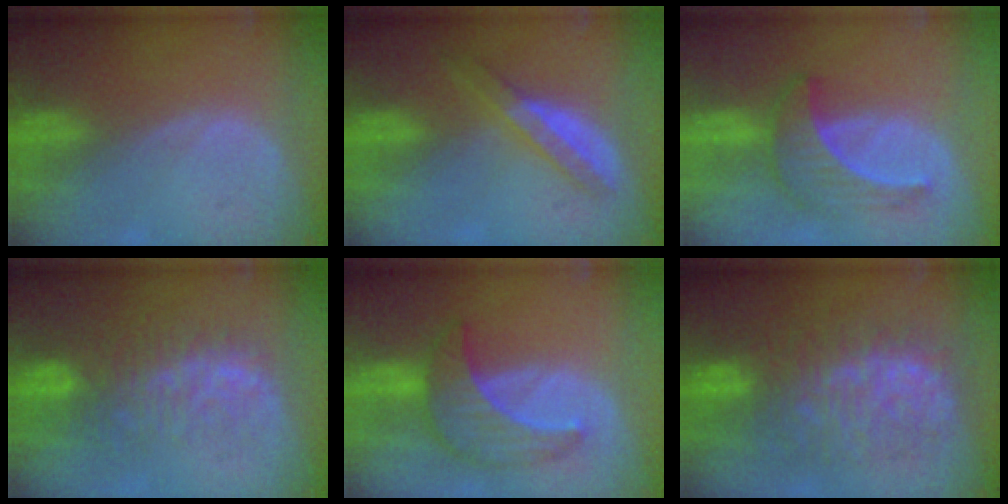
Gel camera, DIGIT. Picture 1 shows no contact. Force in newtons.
{"total": 5.7, "press": 5.0, "slide": 2.7}
{"total": 6.4, "press": 6.2, "slide": 1.7}
{"total": 9.9, "press": 8.6, "slide": 4.8}
{"total": 7.3, "press": 7.3, "slide": 0.2}
{"total": 12.1, "press": 12.0, "slide": 1.5}